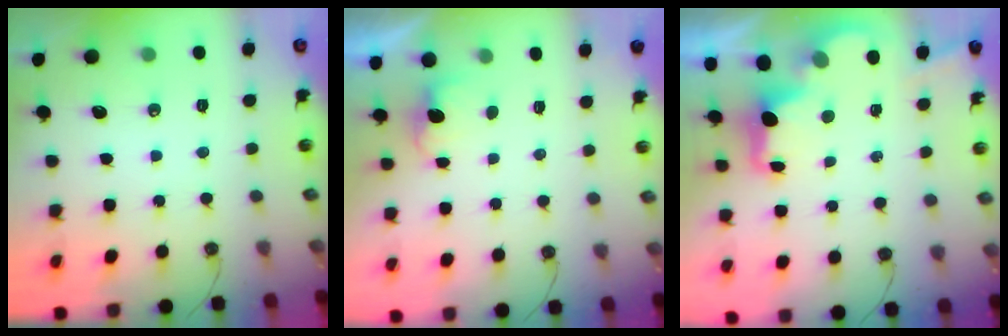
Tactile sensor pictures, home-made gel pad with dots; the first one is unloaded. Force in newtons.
{"total": 1.5, "press": 1.3, "slide": 0.8}
{"total": 2.5, "press": 2.4, "slide": 0.8}